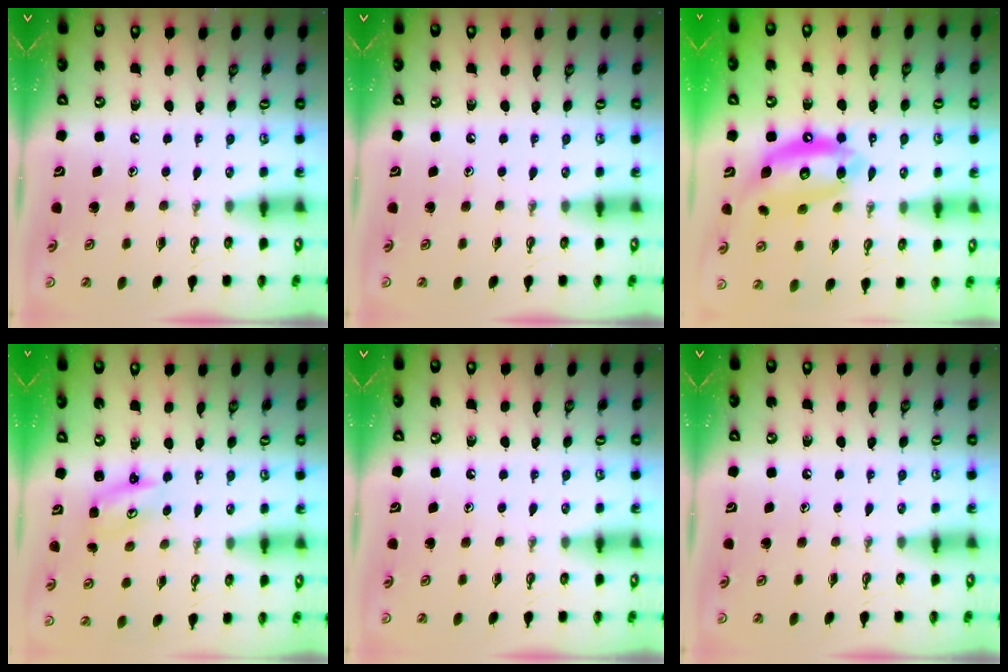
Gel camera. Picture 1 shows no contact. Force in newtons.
{"total": 0.0}
{"total": 13.5, "press": 13.4, "slide": 1.1}
{"total": 2.6, "press": 2.6, "slide": 0.2}
{"total": 0.0}
{"total": 0.0}